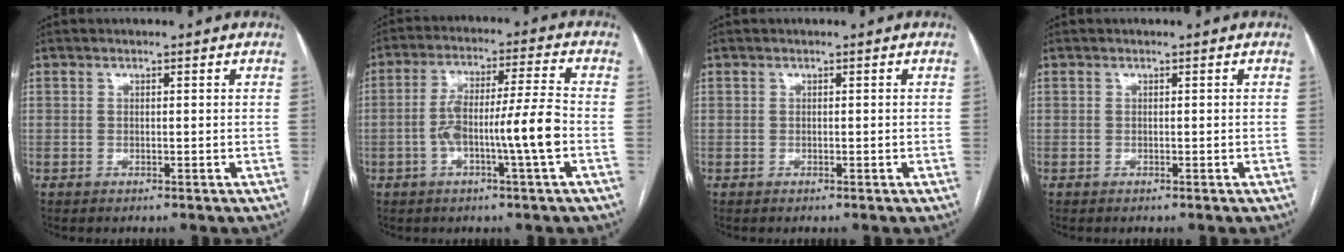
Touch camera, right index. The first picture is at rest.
{"total": 10.2, "force": [-2.6, -0.2, 9.9], "torque": [-0.180, 0.015, -0.048]}
{"total": 0.0}
{"total": 0.0}